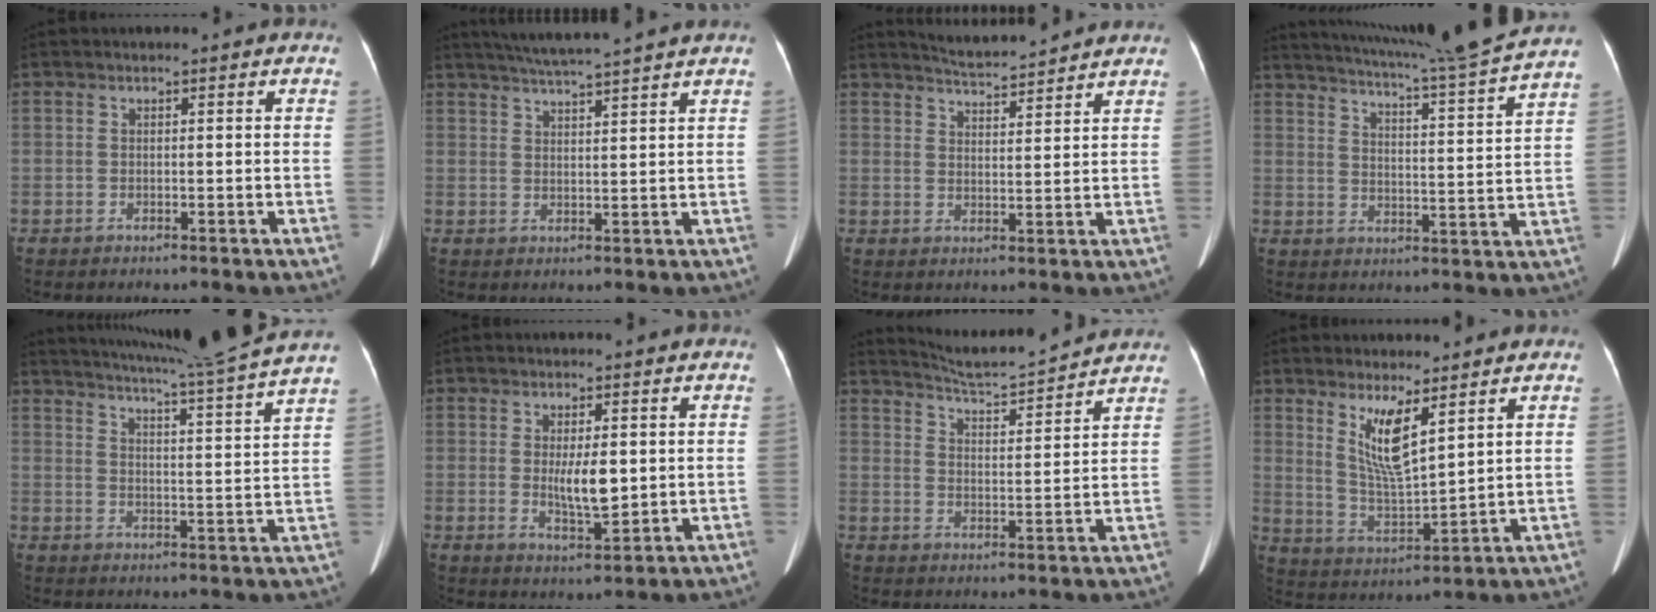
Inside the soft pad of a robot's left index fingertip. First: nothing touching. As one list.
[{"total": 8.9, "force": [7.9, -1.3, 3.9], "torque": [-0.067, 0.018, 0.117]}, {"total": 6.9, "force": [6.7, -0.3, 1.2], "torque": [-0.034, 0.012, 0.106]}, {"total": 18.8, "force": [17.0, -2.7, 7.4], "torque": [-0.135, -0.051, 0.222]}, {"total": 18.6, "force": [16.7, -3.2, 7.5], "torque": [-0.133, -0.051, 0.213]}, {"total": 4.9, "force": [0.5, 1.2, 4.7], "torque": [-0.081, -0.010, 0.011]}, {"total": 11.1, "force": [10.8, -0.6, 2.4], "torque": [-0.055, 0.009, 0.162]}, {"total": 8.0, "force": [4.4, 1.3, 6.5], "torque": [-0.129, -0.017, 0.092]}]